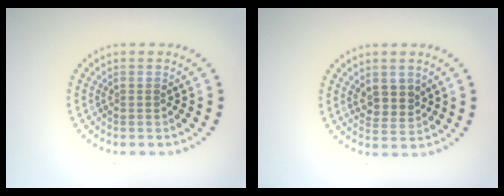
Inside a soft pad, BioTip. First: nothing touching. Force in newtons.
{"total": 2.5, "press": 2.3, "slide": 1.0}